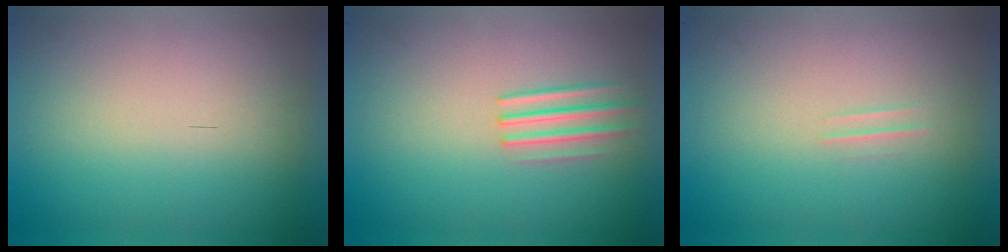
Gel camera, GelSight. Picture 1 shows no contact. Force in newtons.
{"total": 1.7}
{"total": 1.1}